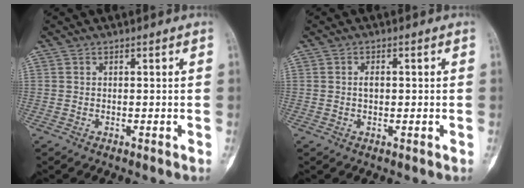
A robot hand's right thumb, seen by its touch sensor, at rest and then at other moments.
{"total": 2.1, "force": [0.2, 1.1, 1.8], "torque": [-0.032, 0.001, 0.002]}